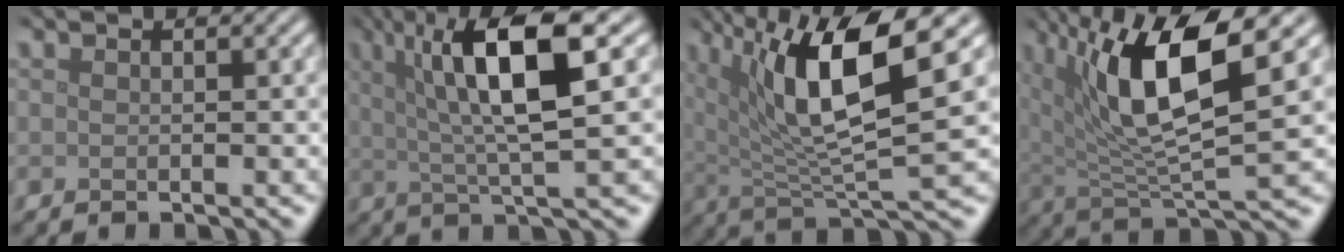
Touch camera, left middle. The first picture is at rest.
{"total": 9.6, "force": [2.8, 2.2, 9.0], "torque": [-0.136, 0.010, 0.046]}
{"total": 10.5, "force": [3.9, 2.7, 9.4], "torque": [-0.157, 0.002, 0.074]}
{"total": 10.1, "force": [3.7, 2.8, 8.9], "torque": [-0.161, -0.002, 0.071]}